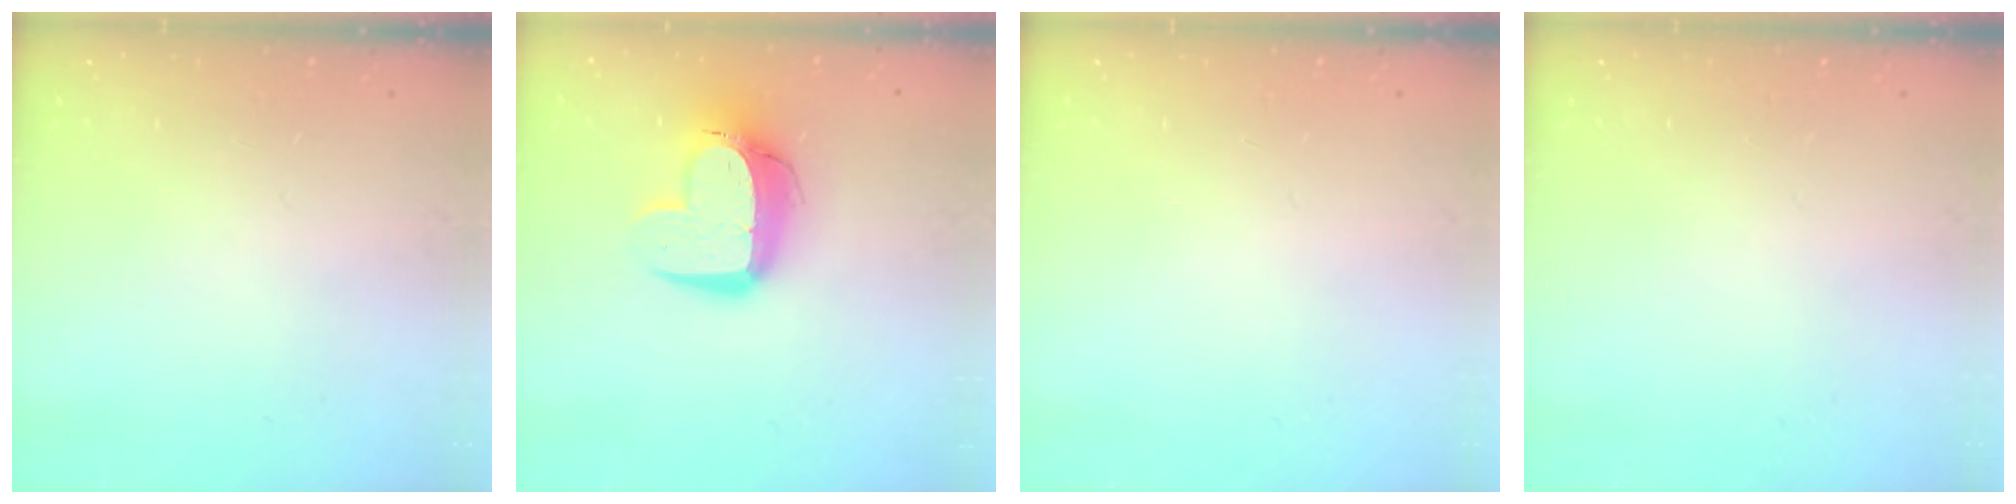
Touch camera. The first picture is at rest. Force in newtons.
{"total": 12.9, "press": 12.9, "slide": 1.1}
{"total": 0.0}
{"total": 0.0}